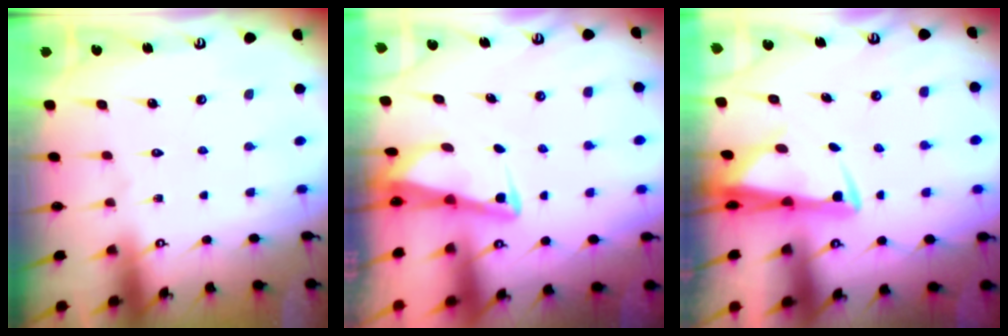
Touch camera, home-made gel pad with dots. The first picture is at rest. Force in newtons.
{"total": 3.0, "press": 3.0, "slide": 0.3}
{"total": 3.1, "press": 2.9, "slide": 1.0}